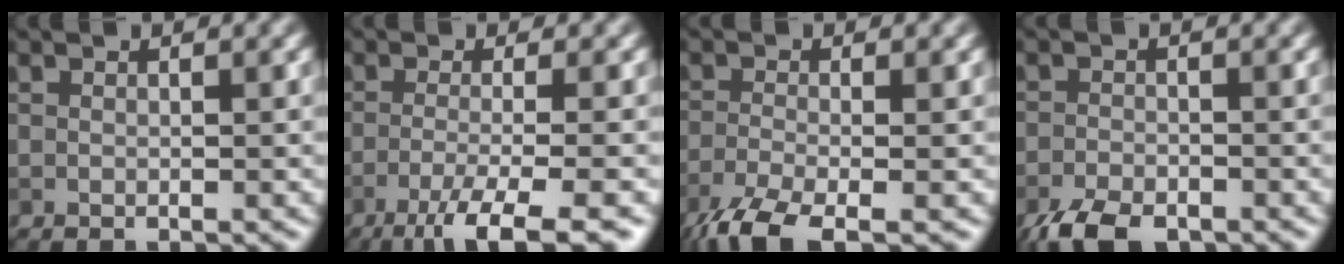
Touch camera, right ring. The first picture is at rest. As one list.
[{"total": 6.1, "force": [-3.4, 1.2, 4.9], "torque": [-0.071, -0.001, -0.068]}, {"total": 5.3, "force": [-3.6, 1.3, 3.6], "torque": [-0.073, -0.013, -0.083]}, {"total": 4.4, "force": [-3.3, 1.8, 2.3], "torque": [-0.038, -0.006, -0.066]}]